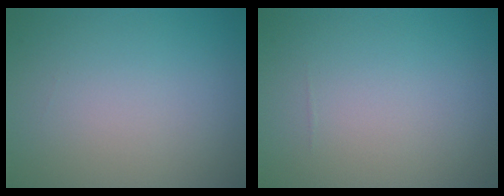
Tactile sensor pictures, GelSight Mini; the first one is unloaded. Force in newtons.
{"total": 0.0}